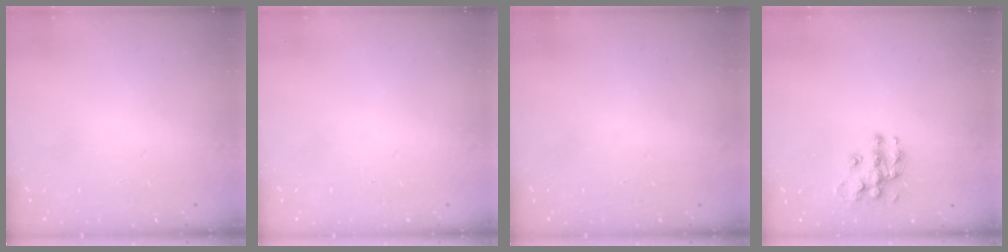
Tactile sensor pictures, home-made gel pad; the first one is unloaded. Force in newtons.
{"total": 0.0}
{"total": 0.0}
{"total": 11.3, "press": 11.3, "slide": 0.7}